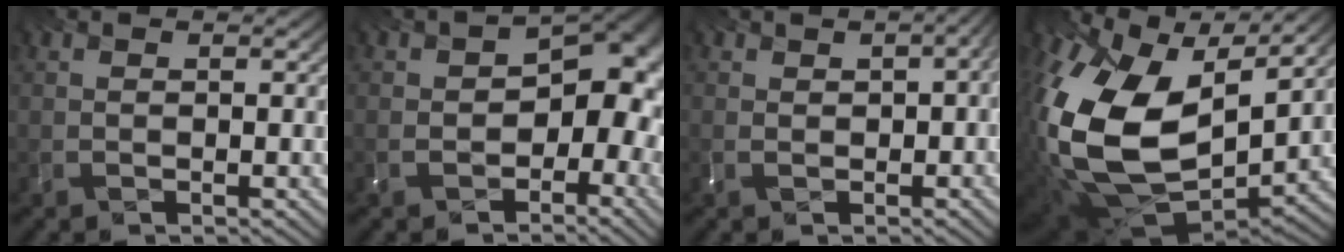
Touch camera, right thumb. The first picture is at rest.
{"total": 11.9, "force": [-2.5, 7.9, 8.5], "torque": [-0.103, -0.020, -0.023]}
{"total": 3.8, "force": [0.6, 1.8, 3.3], "torque": [-0.072, 0.003, 0.030]}
{"total": 16.2, "force": [0.4, 11.3, 11.6], "torque": [-0.309, -0.034, 0.043]}